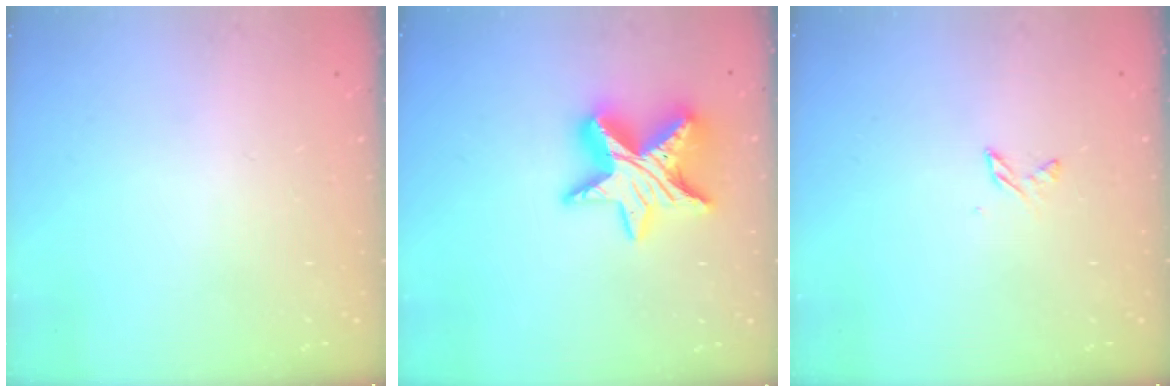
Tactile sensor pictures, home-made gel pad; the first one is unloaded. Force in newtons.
{"total": 14.7, "press": 14.6, "slide": 1.2}
{"total": 3.3, "press": 3.3, "slide": 0.4}